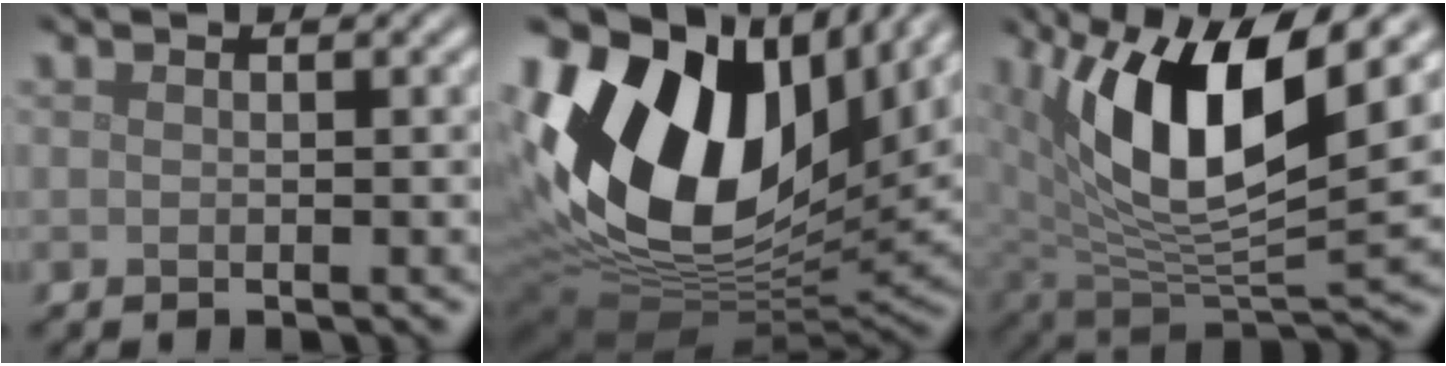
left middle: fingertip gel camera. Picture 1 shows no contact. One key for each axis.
{"total": 18.9, "fx": 5.2, "fy": 11.9, "fz": 13.6, "tx": -0.300, "ty": 0.007, "tz": 0.098}
{"total": 11.9, "fx": 4.5, "fy": 4.8, "fz": 9.9, "tx": -0.182, "ty": -0.008, "tz": 0.085}